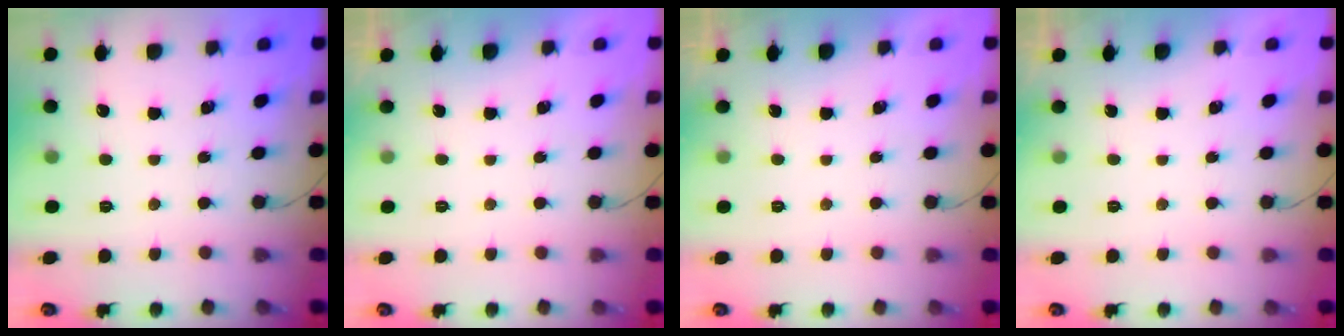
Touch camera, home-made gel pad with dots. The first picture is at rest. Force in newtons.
{"total": 0.0}
{"total": 0.0}
{"total": 0.0}